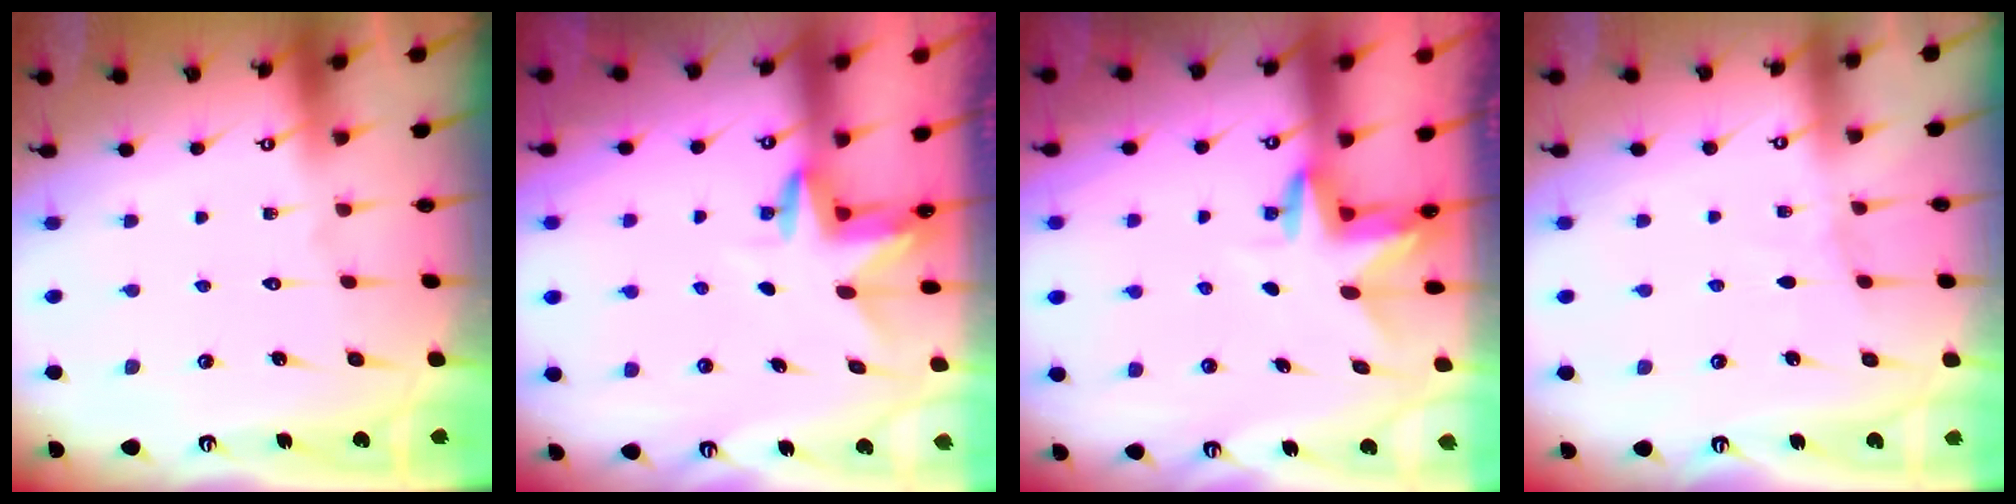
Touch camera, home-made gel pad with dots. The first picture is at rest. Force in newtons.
{"total": 3.4, "press": 3.4, "slide": 0.3}
{"total": 3.3, "press": 3.3, "slide": 0.3}
{"total": 2.7, "press": 2.7, "slide": 0.3}